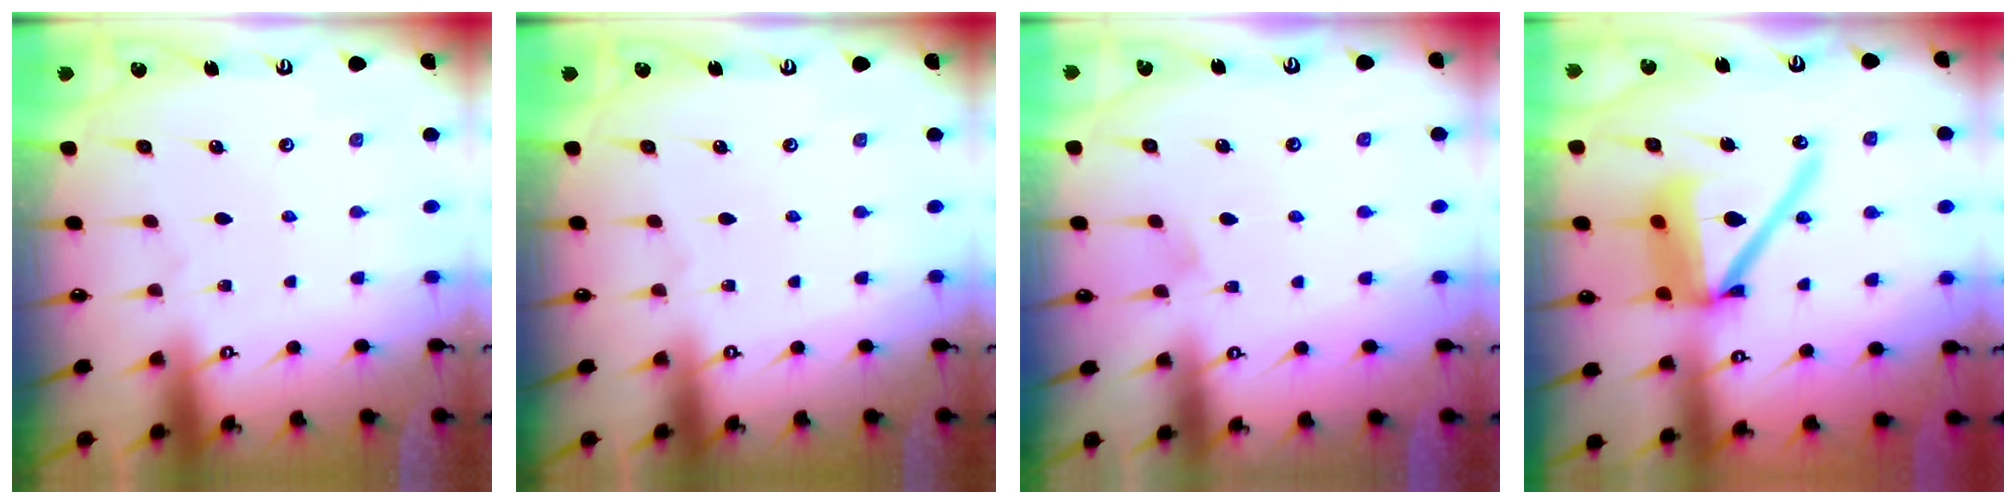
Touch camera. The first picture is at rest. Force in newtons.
{"total": 0.0}
{"total": 3.7, "press": 3.7, "slide": 0.6}
{"total": 16.7, "press": 16.5, "slide": 2.5}